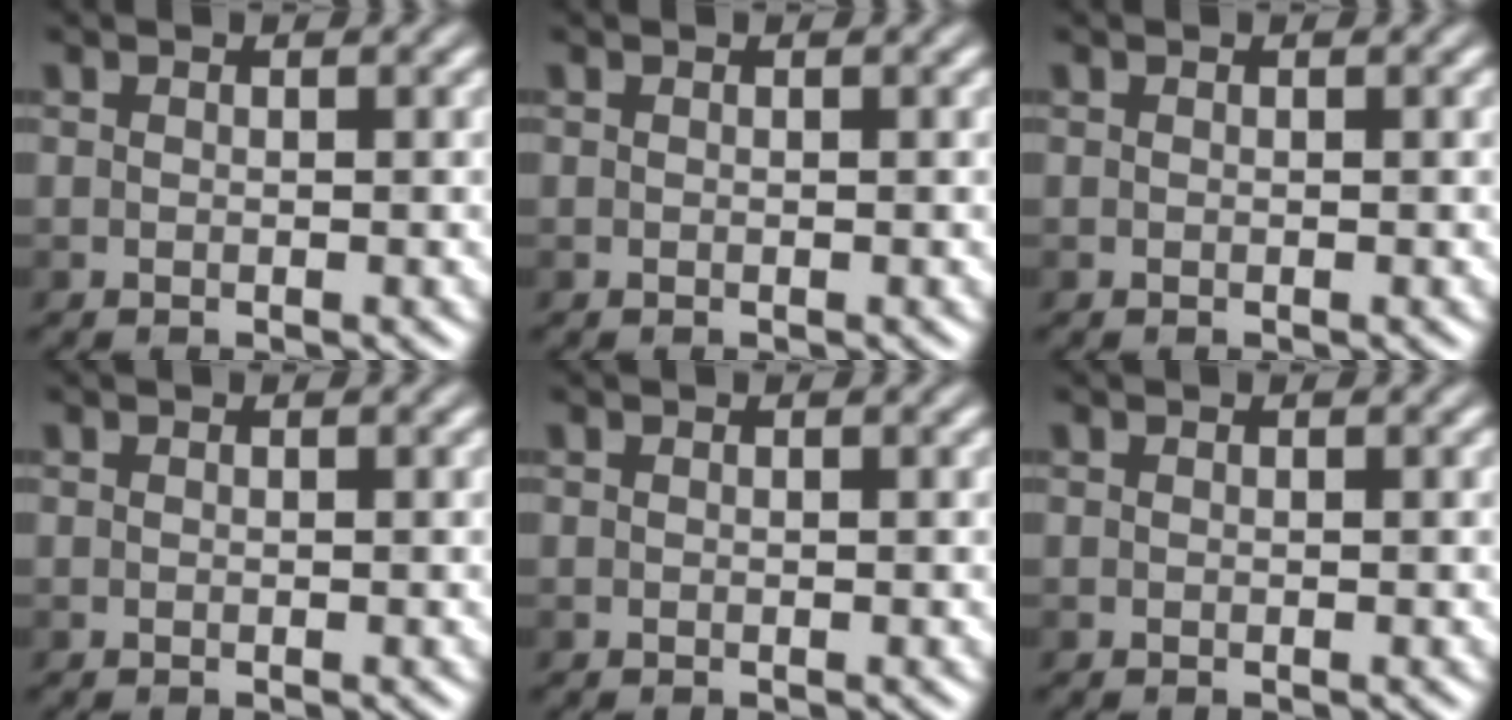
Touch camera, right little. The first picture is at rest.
{"total": 0.0}
{"total": 0.0}
{"total": 0.0}
{"total": 0.0}
{"total": 0.0}